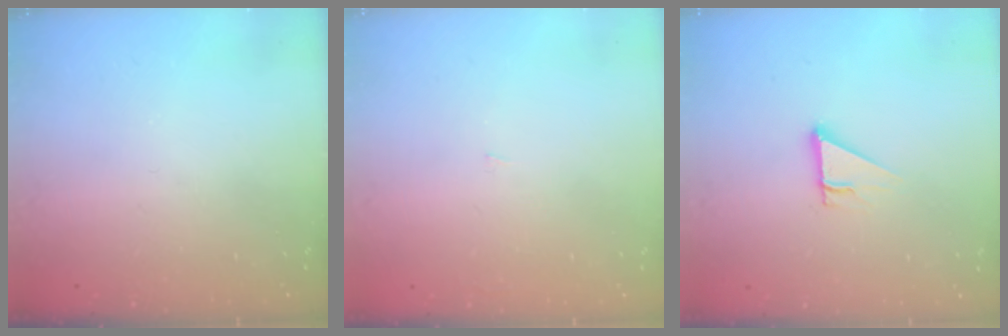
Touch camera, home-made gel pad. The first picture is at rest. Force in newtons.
{"total": 0.9, "press": 0.9, "slide": 0.0}
{"total": 2.7, "press": 2.7, "slide": 0.1}